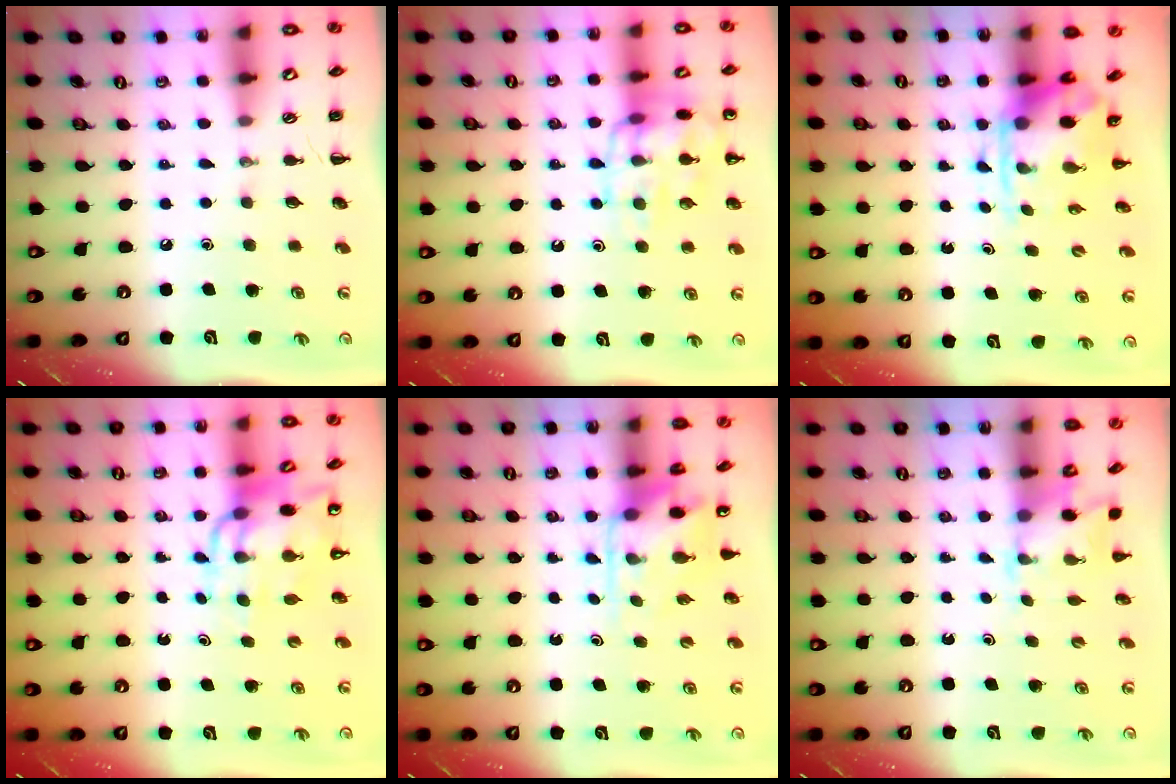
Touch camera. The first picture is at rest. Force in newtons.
{"total": 15.5, "press": 15.4, "slide": 1.3}
{"total": 3.6, "press": 3.5, "slide": 0.9}
{"total": 12.0, "press": 11.4, "slide": 3.8}
{"total": 4.2, "press": 4.2, "slide": 0.6}
{"total": 1.7, "press": 1.6, "slide": 0.5}